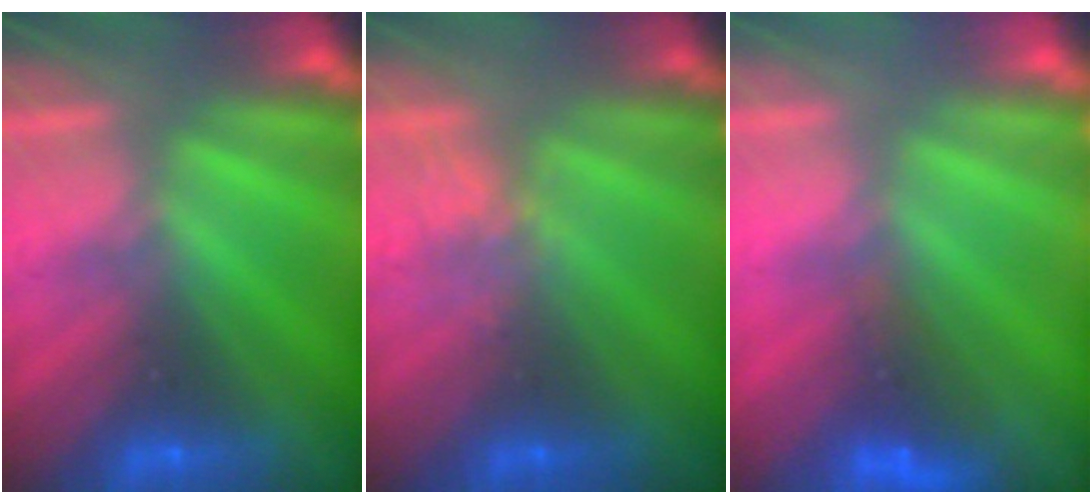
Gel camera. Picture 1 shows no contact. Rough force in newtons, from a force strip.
{"total": 2.3}
{"total": 3.9}